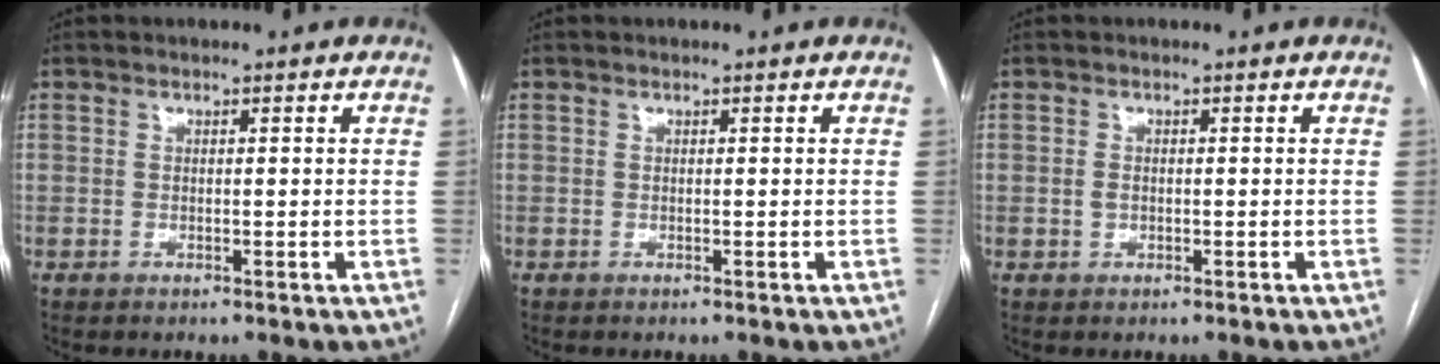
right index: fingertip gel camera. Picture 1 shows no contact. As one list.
[{"total": 0.0}, {"total": 1.0, "force": [-0.2, 0.7, 0.6], "torque": [-0.014, 0.001, -0.003]}]